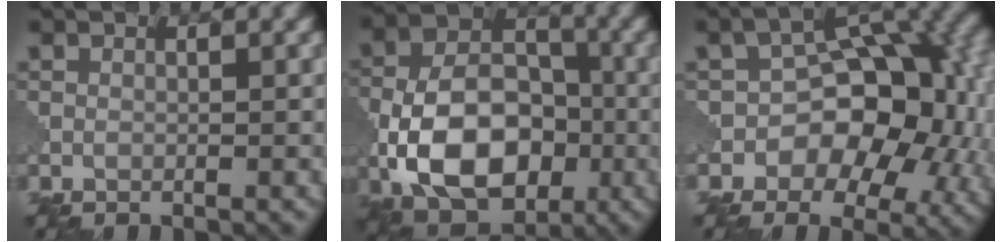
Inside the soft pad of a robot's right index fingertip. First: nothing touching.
{"total": 11.5, "force": [-3.5, 7.3, 8.1], "torque": [-0.150, 0.000, -0.070]}
{"total": 12.1, "force": [-2.3, 8.1, 8.7], "torque": [-0.089, 0.002, -0.041]}